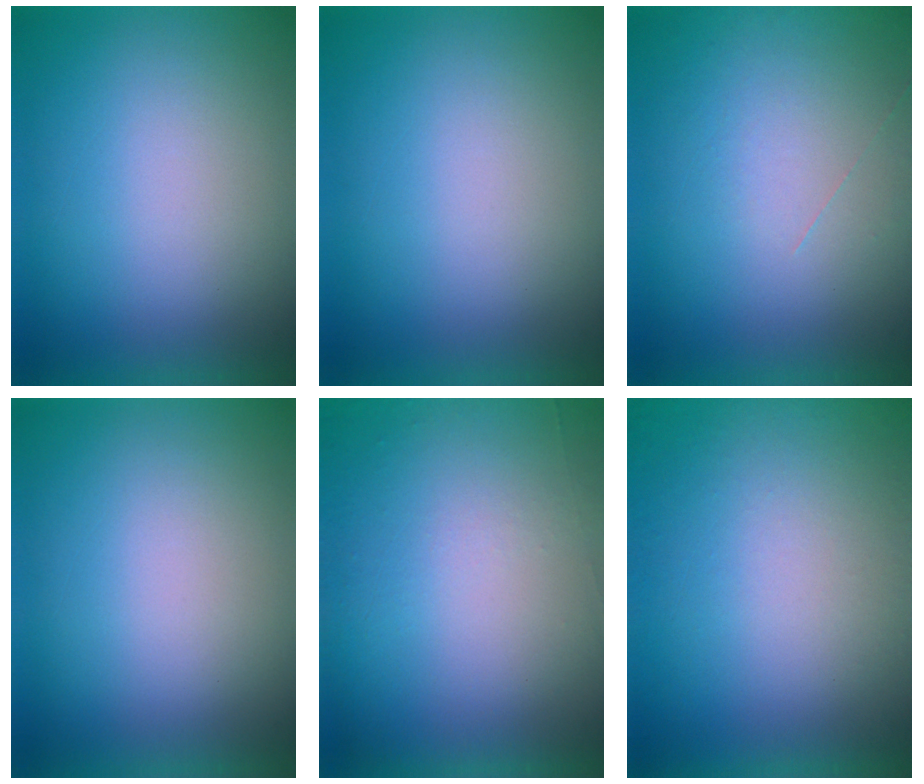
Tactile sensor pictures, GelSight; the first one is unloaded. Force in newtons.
{"total": 0.0}
{"total": 1.2}
{"total": 0.0}
{"total": 5.8}
{"total": 5.8}